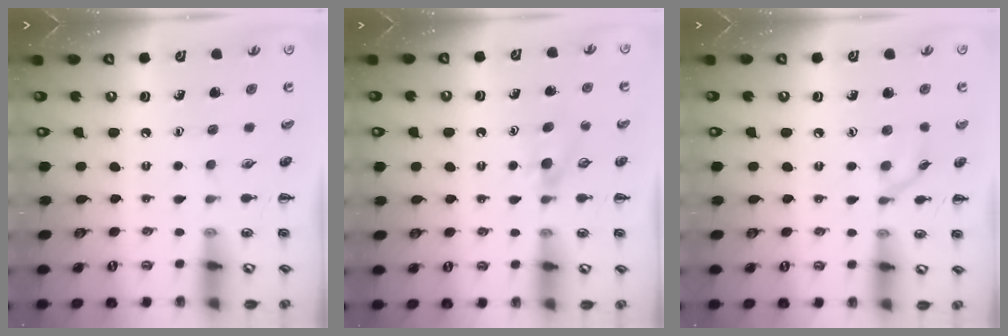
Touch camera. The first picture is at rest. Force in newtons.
{"total": 3.8, "press": 3.6, "slide": 1.3}
{"total": 6.8, "press": 6.7, "slide": 0.7}